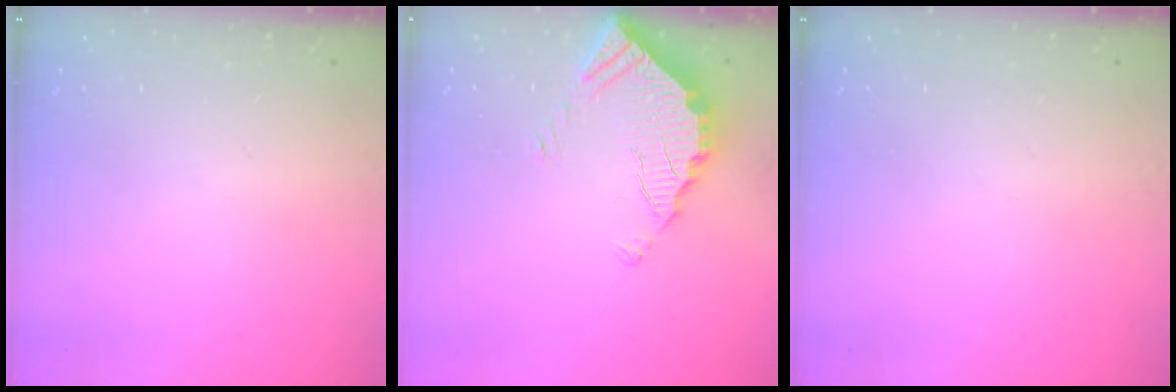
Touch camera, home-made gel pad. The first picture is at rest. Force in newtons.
{"total": 3.6, "press": 3.6, "slide": 0.2}
{"total": 0.0}